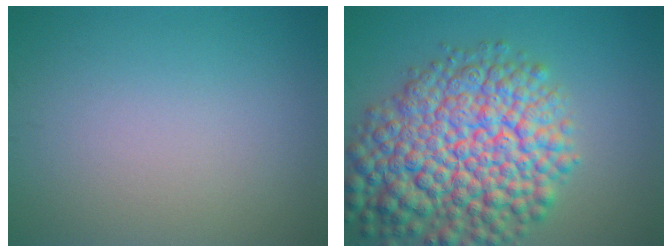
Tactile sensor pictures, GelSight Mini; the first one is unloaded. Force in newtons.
{"total": 12.3, "press": 12.3, "slide": 0.5}